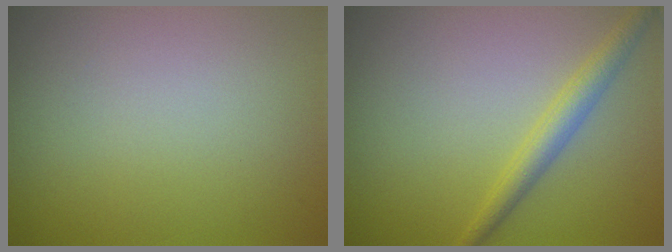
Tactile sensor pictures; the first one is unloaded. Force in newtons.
{"total": 2.3, "press": 2.3, "slide": 0.2}